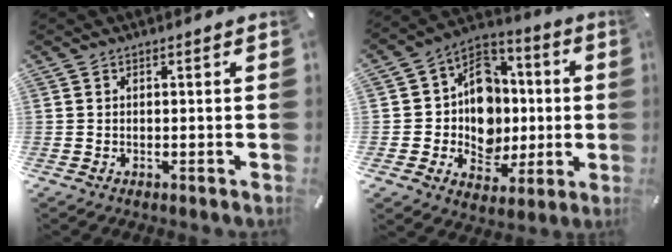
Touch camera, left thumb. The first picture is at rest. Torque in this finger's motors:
{"motor_torque": [0.50, 0.76, 0.83, 0.59, 0.14]}